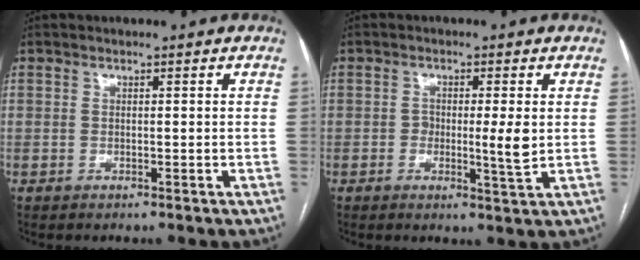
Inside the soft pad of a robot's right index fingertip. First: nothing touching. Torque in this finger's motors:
{"motor_torque": [0.02, 0.04, 0.17, 0.01]}